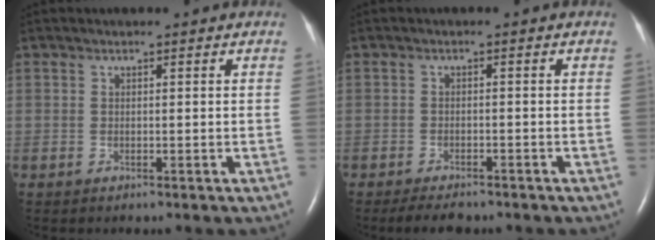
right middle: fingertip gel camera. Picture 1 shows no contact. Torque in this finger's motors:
{"motor_torque": [0.16, -0.13, 0.03, 0.01]}